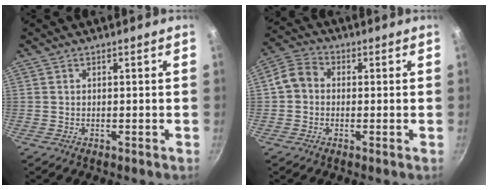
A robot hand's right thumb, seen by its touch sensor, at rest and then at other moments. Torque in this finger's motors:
{"motor_torque": [-0.49, 0.63, 0.37, -0.34, 0.02]}